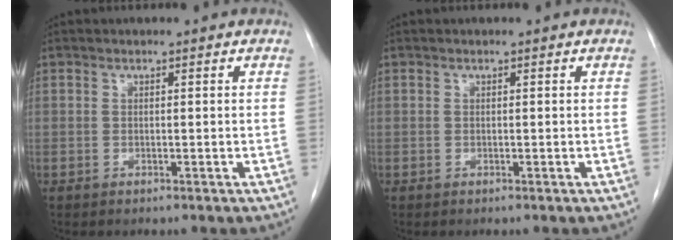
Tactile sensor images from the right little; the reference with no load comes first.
{"total": 0.0}